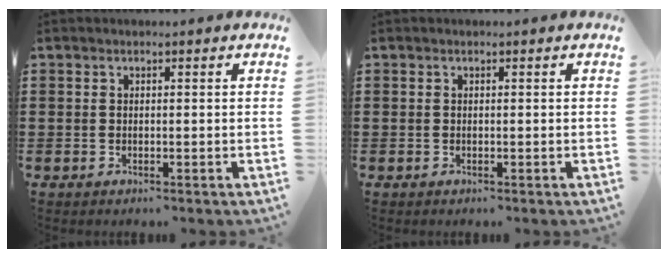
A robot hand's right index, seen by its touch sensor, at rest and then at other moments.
{"total": 0.0}